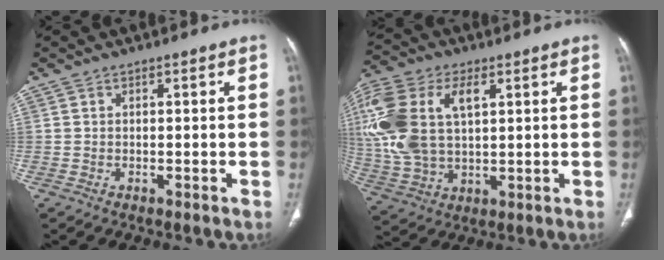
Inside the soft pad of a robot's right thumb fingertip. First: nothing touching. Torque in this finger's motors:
{"motor_torque": [2.34, 2.54, 1.81, 0.70, 0.28]}